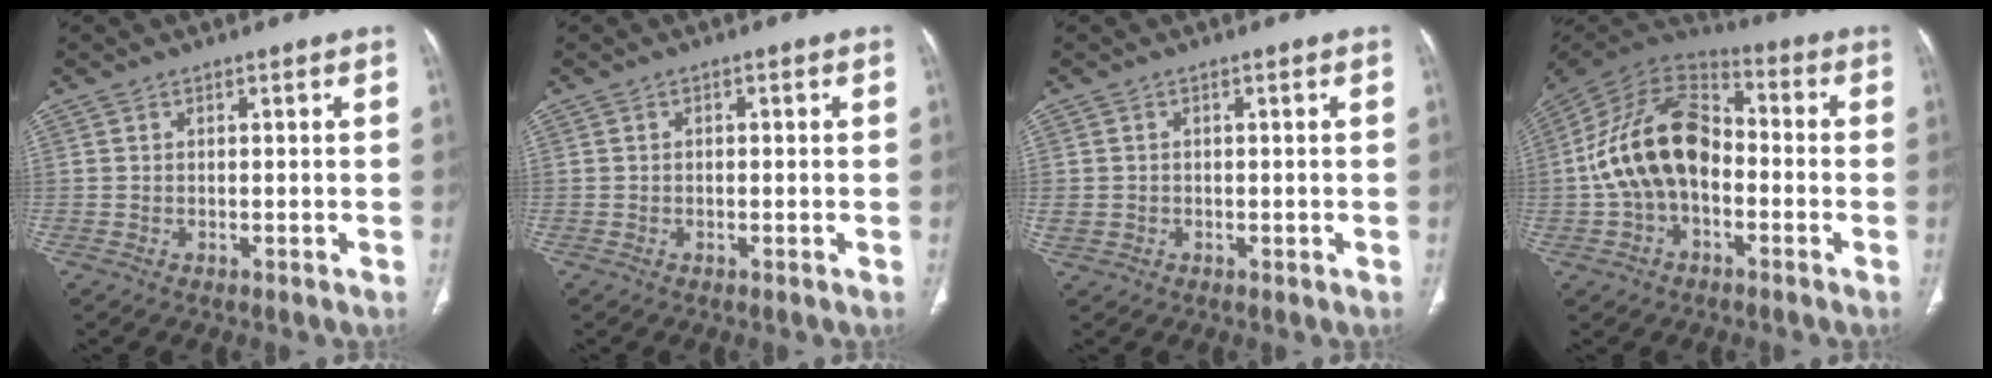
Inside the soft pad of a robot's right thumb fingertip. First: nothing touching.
{"total": 0.5, "force": [0.0, 0.4, 0.4], "torque": [-0.005, 0.001, -0.003]}
{"total": 2.2, "force": [-0.2, 1.9, 0.9], "torque": [-0.019, 0.004, 0.002]}
{"total": 17.8, "force": [-2.1, 11.5, 13.4], "torque": [-0.239, 0.046, -0.044]}